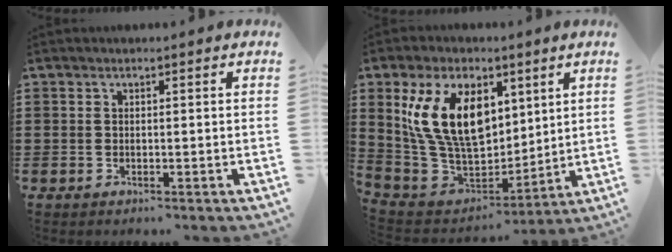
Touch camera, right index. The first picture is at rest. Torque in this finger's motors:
{"motor_torque": [2.14, 0.00, 1.05, 0.21]}